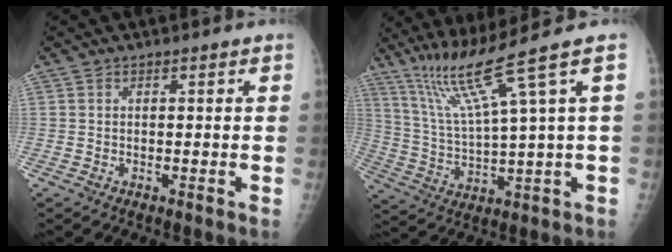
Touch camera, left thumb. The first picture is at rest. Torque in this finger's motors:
{"motor_torque": [0.14, 0.01, 0.89, -0.64, 0.13]}